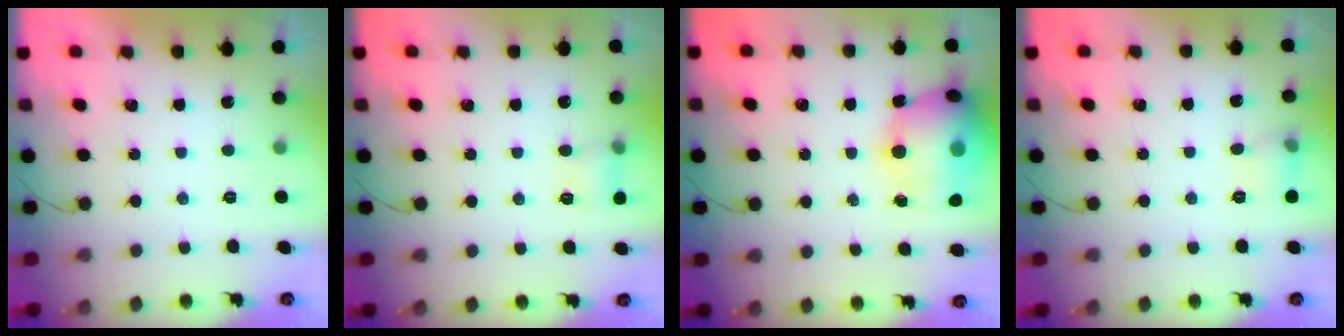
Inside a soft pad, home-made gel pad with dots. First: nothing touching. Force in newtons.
{"total": 5.6, "press": 5.4, "slide": 1.7}
{"total": 18.9, "press": 18.7, "slide": 3.1}
{"total": 7.5, "press": 7.3, "slide": 1.8}